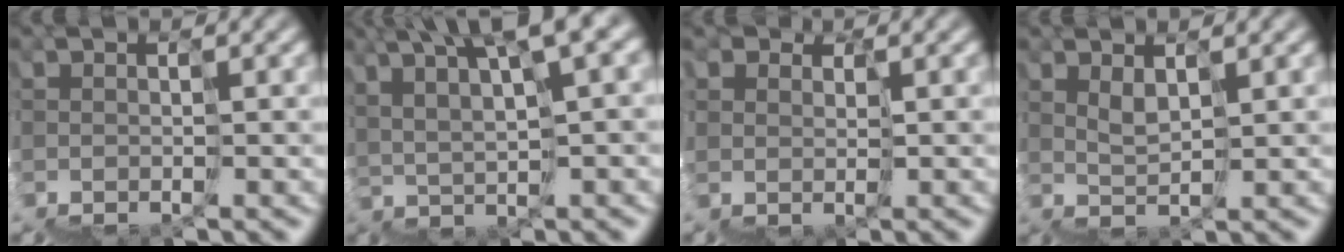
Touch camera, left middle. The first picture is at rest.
{"total": 8.0, "force": [7.0, -0.5, 3.9], "torque": [-0.060, 0.060, 0.118]}
{"total": 3.3, "force": [2.0, 2.6, -0.1], "torque": [0.000, 0.006, 0.035]}
{"total": 4.5, "force": [3.5, -1.7, -2.4], "torque": [0.035, 0.043, 0.058]}